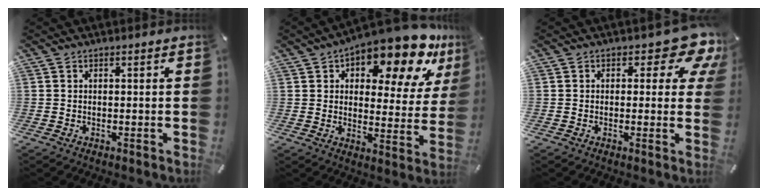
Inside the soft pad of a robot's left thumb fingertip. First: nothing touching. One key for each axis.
{"total": 17.6, "fx": 12.7, "fy": 6.5, "fz": 10.4, "tx": -0.144, "ty": -0.098, "tz": 0.205}
{"total": 9.4, "fx": 4.9, "fy": 4.3, "fz": 6.7, "tx": -0.074, "ty": -0.027, "tz": 0.079}